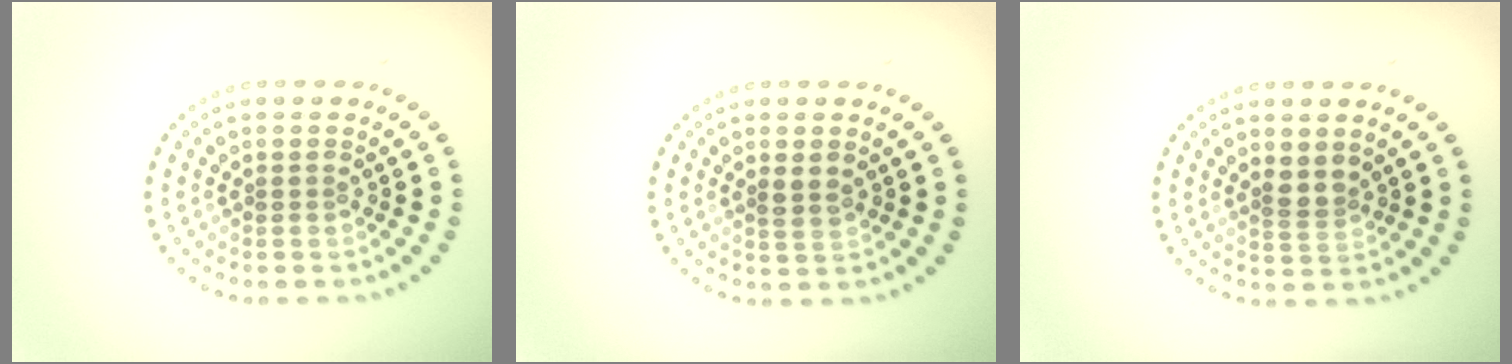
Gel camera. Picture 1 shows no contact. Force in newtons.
{"total": 1.5, "press": 1.4, "slide": 0.6}
{"total": 1.5, "press": 1.2, "slide": 1.0}